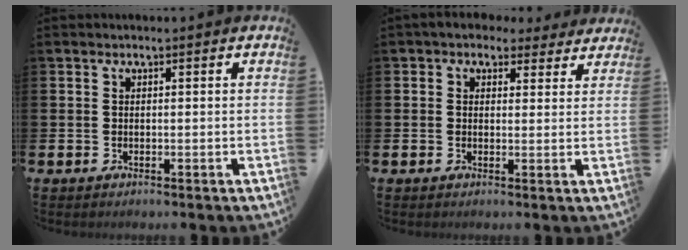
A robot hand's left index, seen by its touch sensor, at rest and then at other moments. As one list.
[{"total": 3.5, "force": [2.9, 1.9, 0.4], "torque": [-0.008, -0.014, 0.049]}]